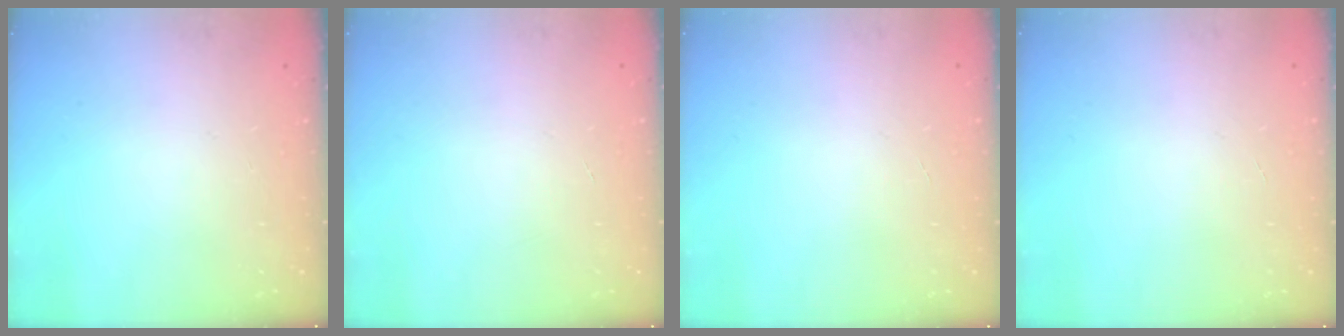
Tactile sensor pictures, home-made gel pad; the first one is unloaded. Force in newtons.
{"total": 0.0}
{"total": 0.0}
{"total": 0.0}